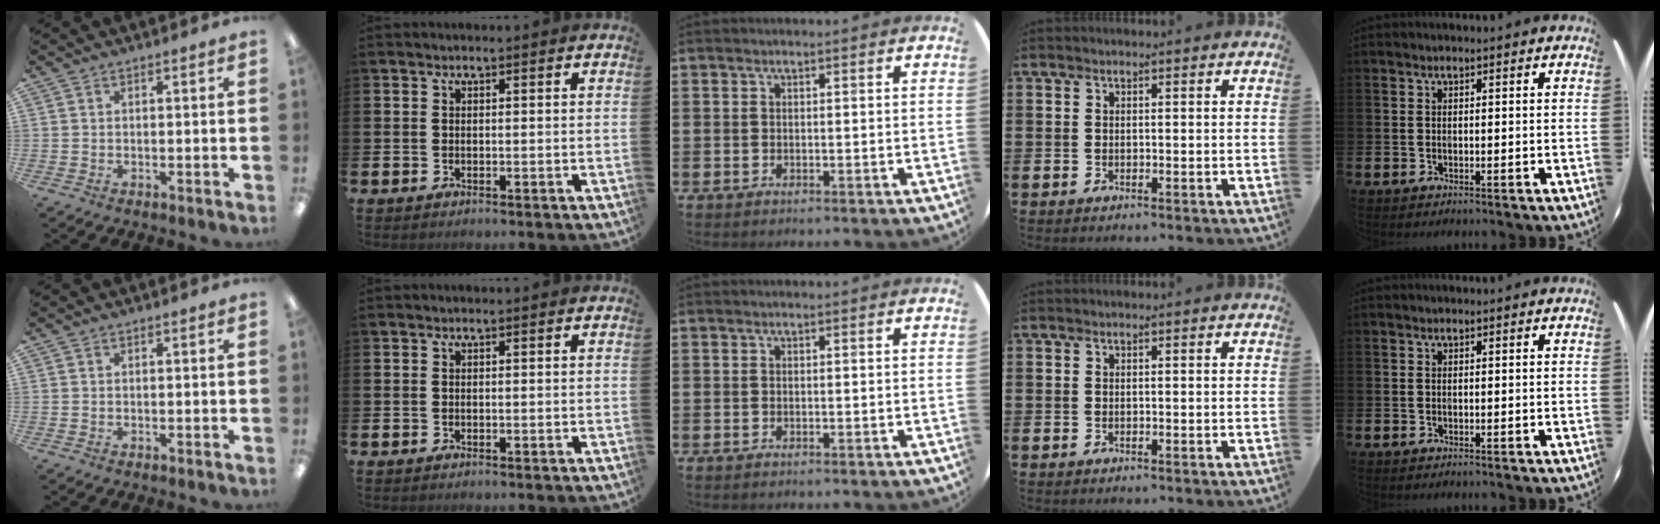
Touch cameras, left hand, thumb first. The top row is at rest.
{}